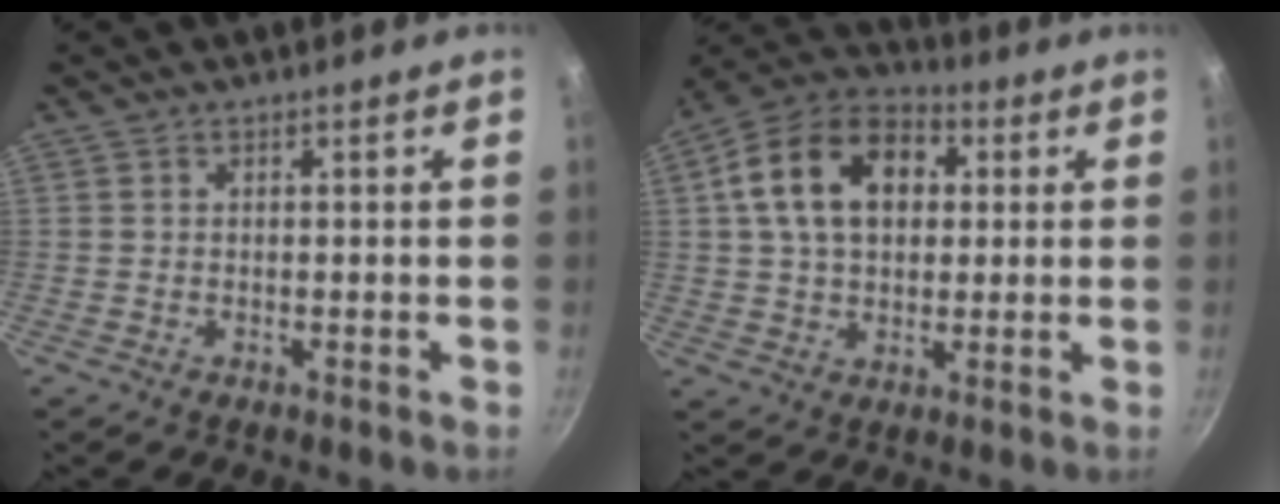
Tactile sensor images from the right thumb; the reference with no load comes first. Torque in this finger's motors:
{"motor_torque": [-0.71, 1.51, 0.57, -0.34, 0.22]}